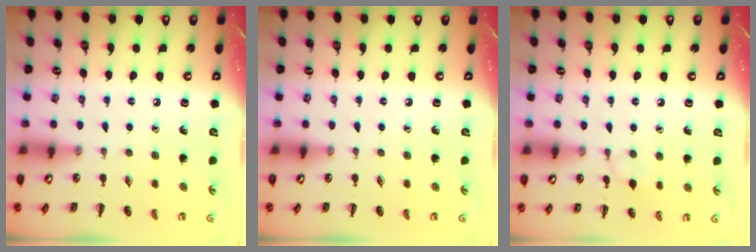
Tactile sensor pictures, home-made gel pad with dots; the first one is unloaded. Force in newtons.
{"total": 0.0}
{"total": 6.2, "press": 6.0, "slide": 1.7}